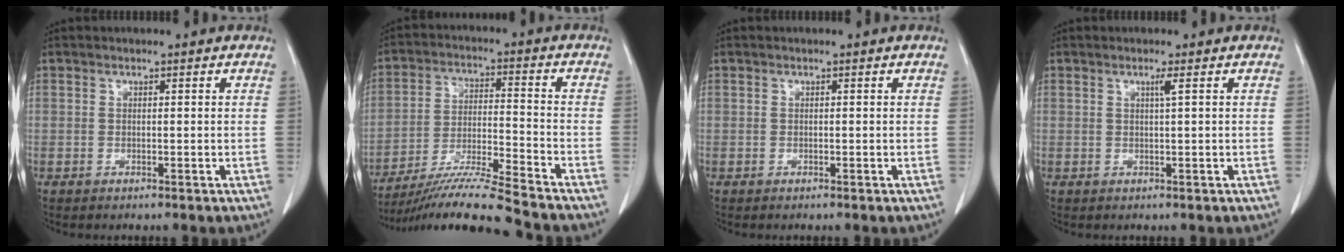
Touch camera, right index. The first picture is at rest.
{"total": 13.5, "force": [-12.1, -2.2, 5.6], "torque": [-0.091, -0.014, -0.211]}
{"total": 0.0}
{"total": 1.1, "force": [0.5, -0.4, 1.0], "torque": [-0.023, -0.003, 0.011]}